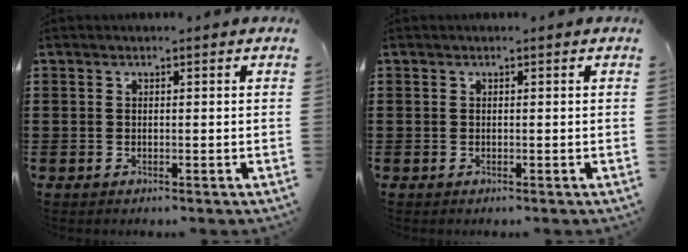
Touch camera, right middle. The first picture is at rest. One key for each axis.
{"total": 0.0}